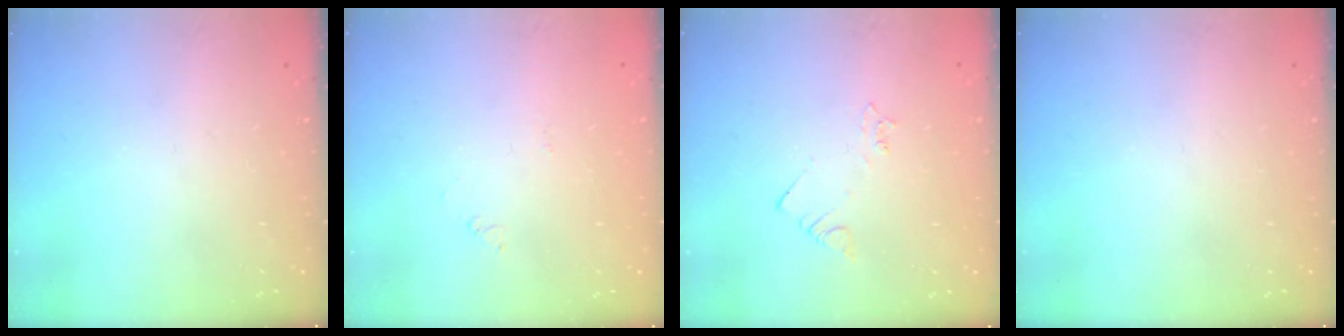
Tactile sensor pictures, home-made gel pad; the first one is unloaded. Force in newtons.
{"total": 1.7, "press": 1.7, "slide": 0.2}
{"total": 1.9, "press": 1.9, "slide": 0.3}
{"total": 0.0}